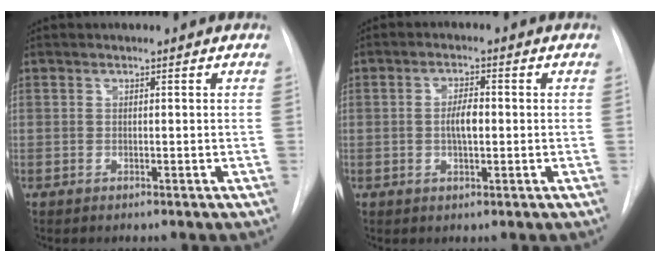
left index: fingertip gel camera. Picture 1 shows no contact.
{"total": 3.4, "force": [-0.2, 1.1, 3.2], "torque": [-0.058, 0.003, -0.004]}